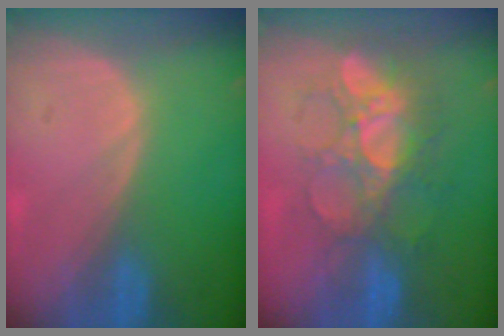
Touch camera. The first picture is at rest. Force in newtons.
{"total": 9.2, "press": 8.5, "slide": 3.5}